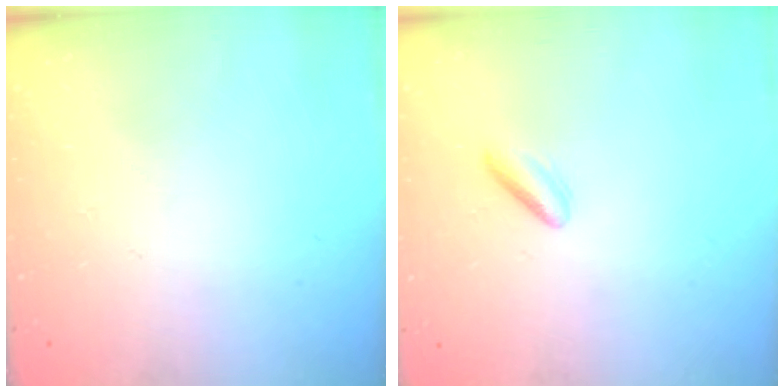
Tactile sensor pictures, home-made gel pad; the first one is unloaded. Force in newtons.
{"total": 3.9, "press": 3.7, "slide": 1.2}